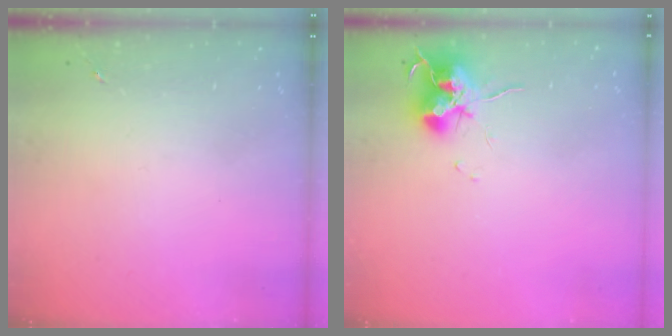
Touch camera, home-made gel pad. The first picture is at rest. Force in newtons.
{"total": 12.2, "press": 12.1, "slide": 1.3}